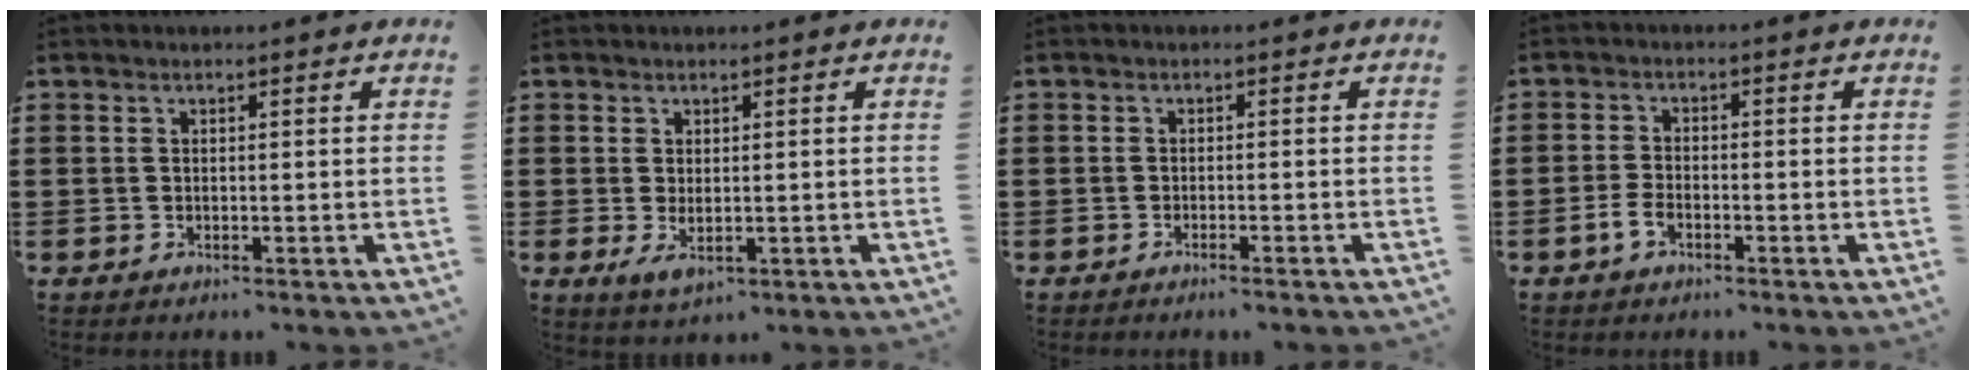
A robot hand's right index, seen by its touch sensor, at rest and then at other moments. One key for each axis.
{"total": 2.3, "fx": -0.1, "fy": 1.0, "fz": 2.0, "tx": -0.047, "ty": -0.004, "tz": -0.003}
{"total": 1.0, "fx": -1.0, "fy": -0.2, "fz": 0.3, "tx": -0.006, "ty": 0.000, "tz": -0.019}
{"total": 2.6, "fx": -1.6, "fy": 1.2, "fz": 1.7, "tx": -0.045, "ty": -0.003, "tz": -0.034}